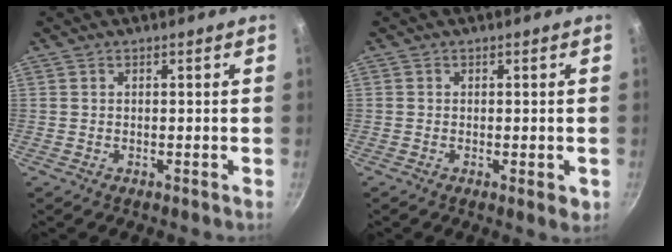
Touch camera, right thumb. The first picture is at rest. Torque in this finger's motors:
{"motor_torque": [-0.46, 0.12, -0.40, -0.05, -0.03]}